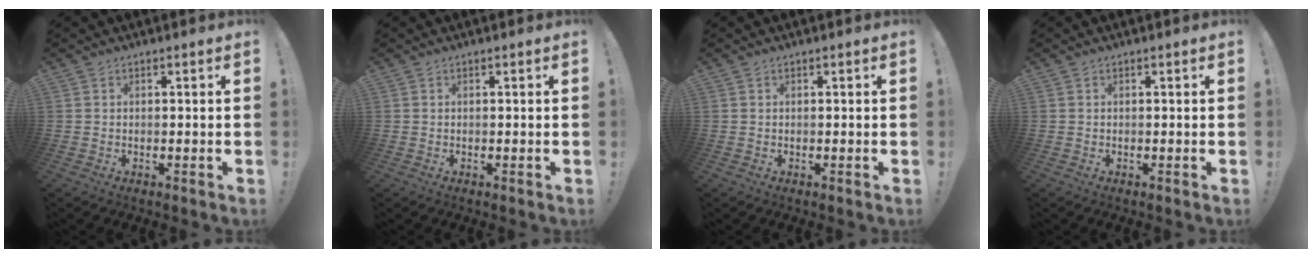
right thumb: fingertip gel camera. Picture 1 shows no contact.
{"total": 0.0}
{"total": 0.0}
{"total": 0.0}